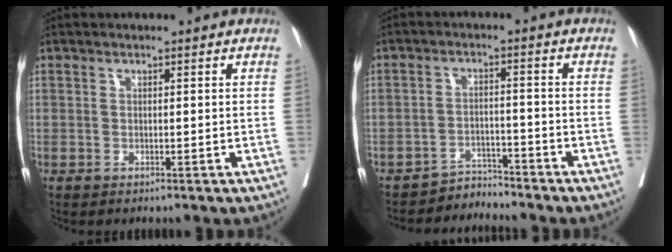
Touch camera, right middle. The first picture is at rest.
{"total": 2.1, "force": [-0.4, -0.6, -1.9], "torque": [0.046, -0.005, -0.004]}